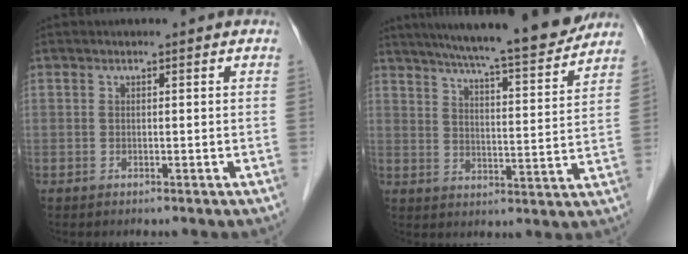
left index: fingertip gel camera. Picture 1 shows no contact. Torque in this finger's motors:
{"motor_torque": [1.06, -0.96, 0.81, 0.19]}